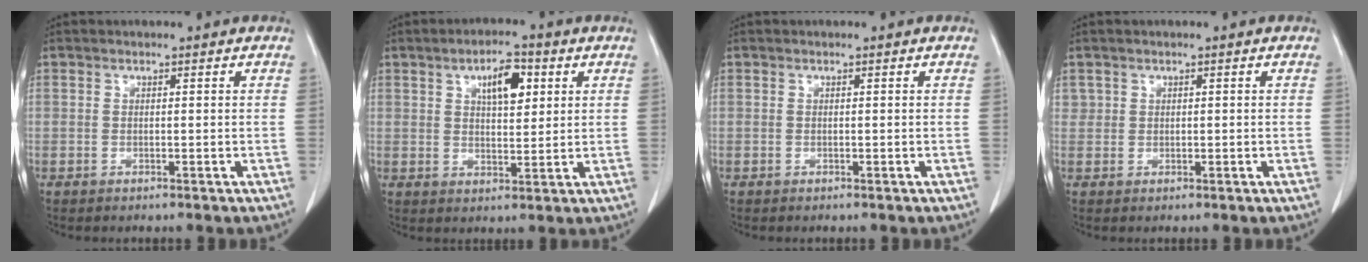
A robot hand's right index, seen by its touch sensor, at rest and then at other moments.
{"total": 6.5, "force": [2.6, 2.5, 5.4], "torque": [-0.088, 0.007, 0.044]}
{"total": 0.0}
{"total": 1.2, "force": [0.4, 1.1, 0.2], "torque": [0.004, 0.007, 0.007]}